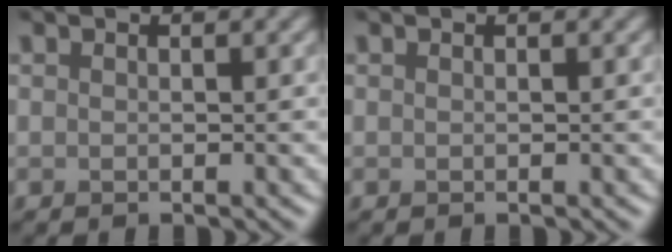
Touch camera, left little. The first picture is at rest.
{"total": 0.0}